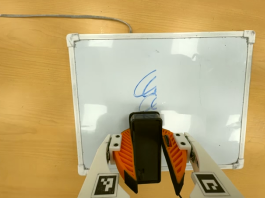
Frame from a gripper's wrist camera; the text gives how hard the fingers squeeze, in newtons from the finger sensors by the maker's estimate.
{"total": 8.6, "left": 8.6, "right": 8.6}